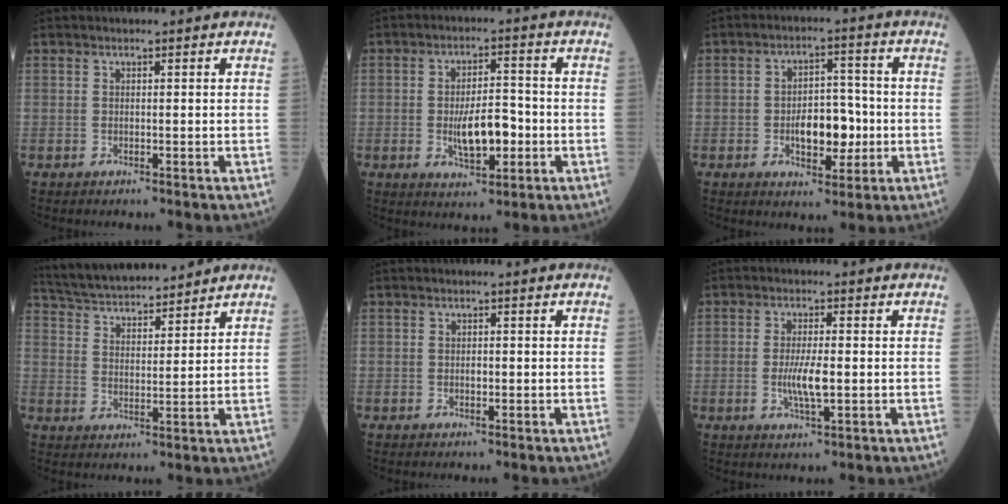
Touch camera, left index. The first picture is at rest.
{"total": 7.5, "force": [-1.7, 2.9, 6.8], "torque": [-0.125, 0.005, -0.024]}
{"total": 7.5, "force": [-1.5, 4.0, 6.2], "torque": [-0.103, 0.012, -0.020]}
{"total": 14.6, "force": [13.5, 2.3, 5.1], "torque": [-0.096, 0.031, 0.227]}
{"total": 0.9, "force": [-0.2, 0.5, 0.8], "torque": [-0.015, 0.001, -0.002]}
{"total": 4.8, "force": [-0.7, 0.9, 4.6], "torque": [-0.096, -0.006, -0.012]}